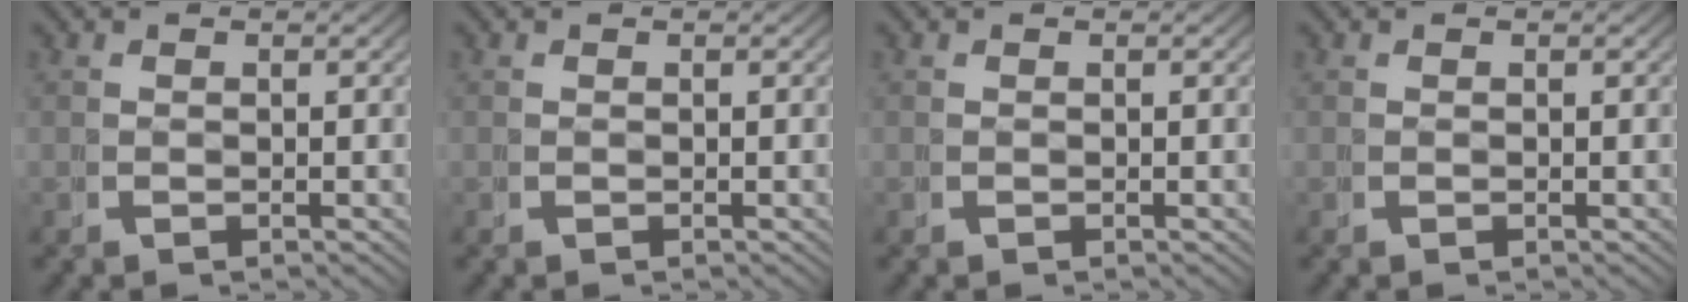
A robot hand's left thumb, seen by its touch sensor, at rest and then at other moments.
{"total": 0.0}
{"total": 0.0}
{"total": 0.0}